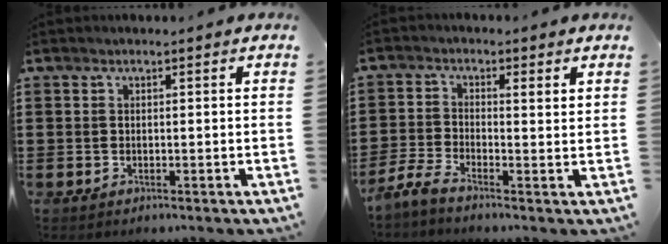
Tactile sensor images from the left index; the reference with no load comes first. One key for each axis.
{"total": 2.8, "fx": -1.0, "fy": 0.2, "fz": 2.6, "tx": -0.061, "ty": -0.012, "tz": -0.028}